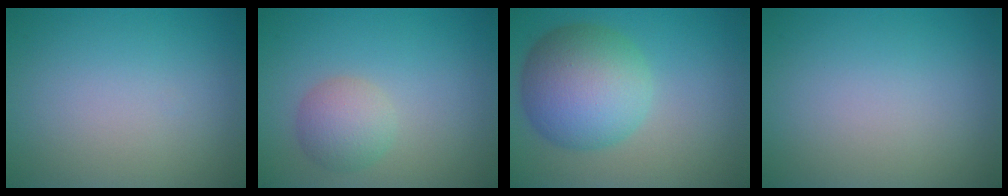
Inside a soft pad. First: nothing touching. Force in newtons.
{"total": 3.0, "press": 3.0, "slide": 0.0}
{"total": 8.4, "press": 8.4, "slide": 0.3}
{"total": 0.0}